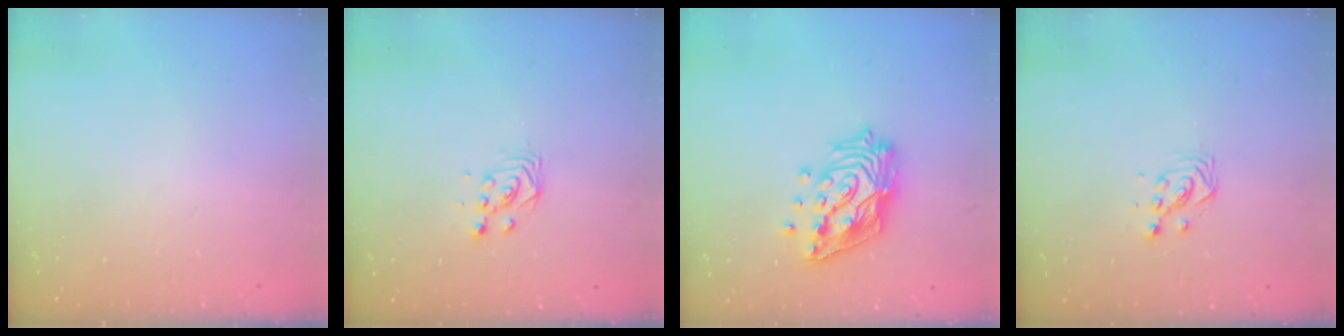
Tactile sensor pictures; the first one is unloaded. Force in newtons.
{"total": 2.8, "press": 2.8, "slide": 0.3}
{"total": 17.5, "press": 17.5, "slide": 1.4}
{"total": 3.3, "press": 3.3, "slide": 0.3}